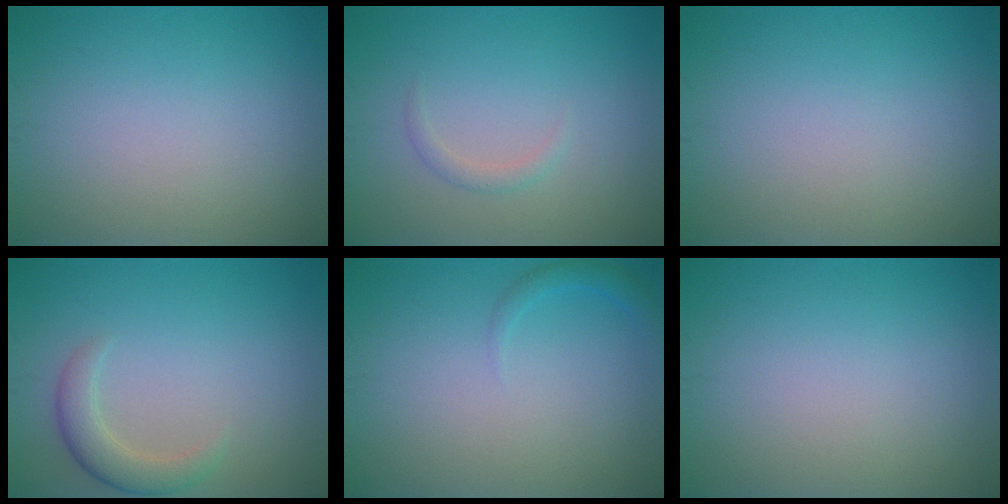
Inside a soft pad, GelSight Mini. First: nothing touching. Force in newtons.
{"total": 1.0, "press": 1.0, "slide": 0.0}
{"total": 0.0}
{"total": 2.8, "press": 2.8, "slide": 0.0}
{"total": 1.1, "press": 1.1, "slide": 0.1}
{"total": 0.0}